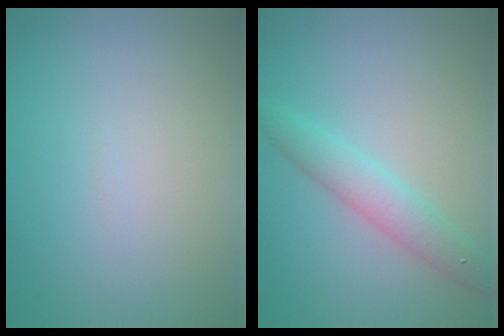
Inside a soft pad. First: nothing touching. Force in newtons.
{"total": 3.0, "press": 3.0, "slide": 0.1}